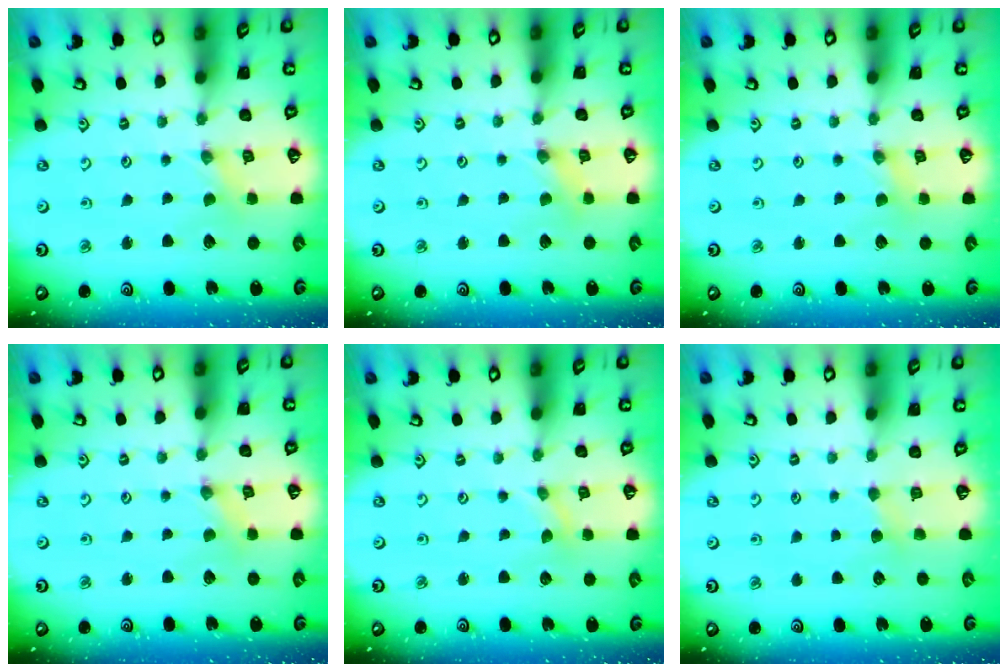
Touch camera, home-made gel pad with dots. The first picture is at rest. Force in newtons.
{"total": 0.5, "press": 0.5, "slide": 0.1}
{"total": 0.9, "press": 0.8, "slide": 0.2}
{"total": 0.8, "press": 0.8, "slide": 0.2}
{"total": 0.0}
{"total": 2.3, "press": 2.2, "slide": 0.4}